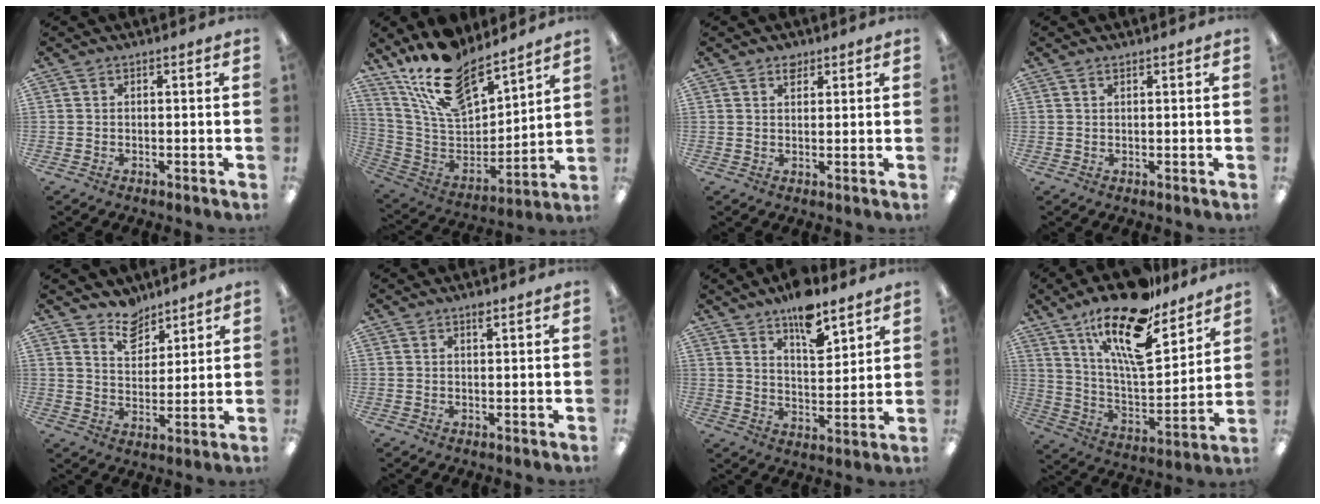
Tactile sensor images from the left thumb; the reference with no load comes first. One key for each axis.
{"total": 19.2, "fx": 15.2, "fy": 7.8, "fz": 8.7, "tx": -0.174, "ty": -0.093, "tz": 0.274}
{"total": 2.4, "fx": 1.8, "fy": 1.3, "fz": 0.9, "tx": -0.005, "ty": -0.007, "tz": 0.030}
{"total": 0.9, "fx": 0.7, "fy": 0.2, "fz": 0.5, "tx": -0.011, "ty": 0.001, "tz": 0.012}
{"total": 8.1, "fx": 6.7, "fy": 4.2, "fz": 1.8, "tx": -0.028, "ty": -0.039, "tz": 0.124}
{"total": 1.2, "fx": 0.9, "fy": 0.2, "fz": 0.7, "tx": -0.008, "ty": -0.004, "tz": 0.015}
{"total": 10.9, "fx": 8.3, "fy": 4.0, "fz": 5.8, "tx": -0.080, "ty": -0.051, "tz": 0.141}
{"total": 21.3, "fx": 15.1, "fy": 7.2, "fz": 13.3, "tx": -0.230, "ty": -0.095, "tz": 0.256}